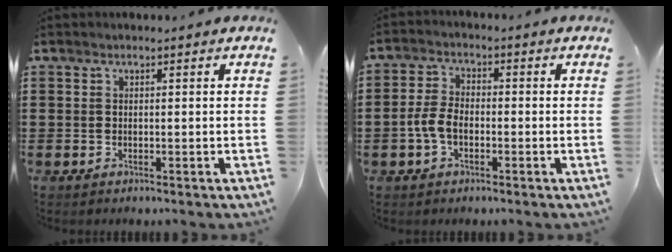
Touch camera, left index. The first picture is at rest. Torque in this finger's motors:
{"motor_torque": [1.14, 0.45, 0.46, 0.08]}